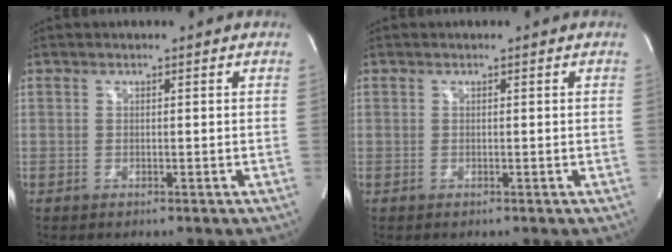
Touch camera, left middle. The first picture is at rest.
{"total": 0.0}